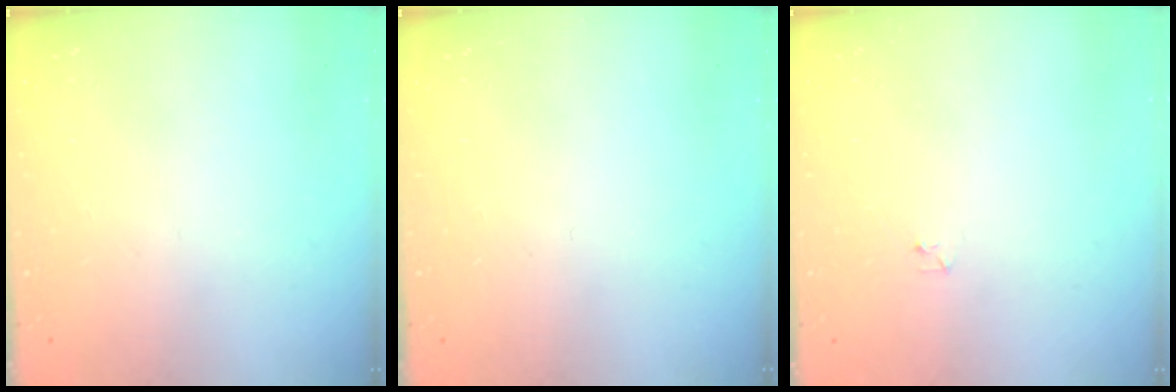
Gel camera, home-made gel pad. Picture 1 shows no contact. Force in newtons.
{"total": 0.0}
{"total": 1.6, "press": 1.6, "slide": 0.2}